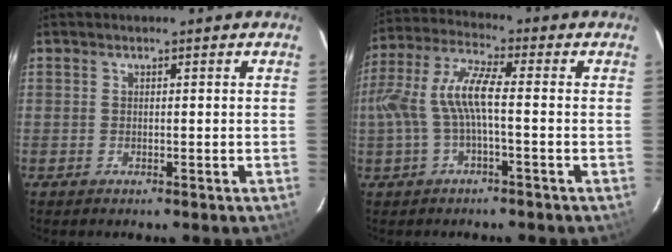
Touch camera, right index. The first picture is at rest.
{"total": 8.9, "force": [-1.5, 1.9, 8.6], "torque": [-0.184, 0.008, -0.025]}